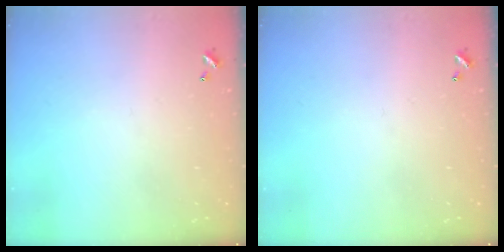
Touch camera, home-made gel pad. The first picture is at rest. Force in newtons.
{"total": 0.0}